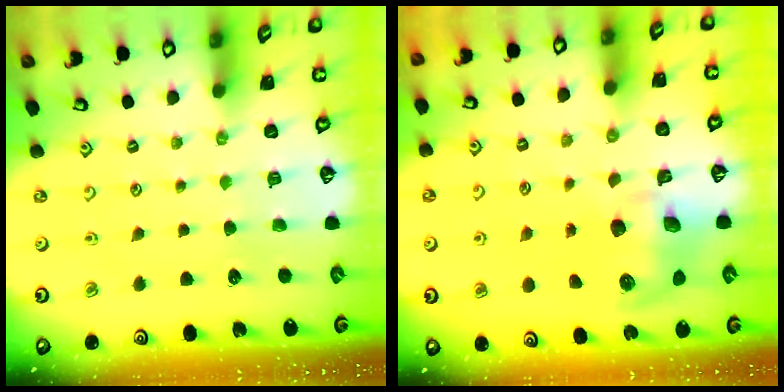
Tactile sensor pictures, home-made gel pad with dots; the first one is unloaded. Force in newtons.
{"total": 10.0, "press": 9.8, "slide": 1.9}